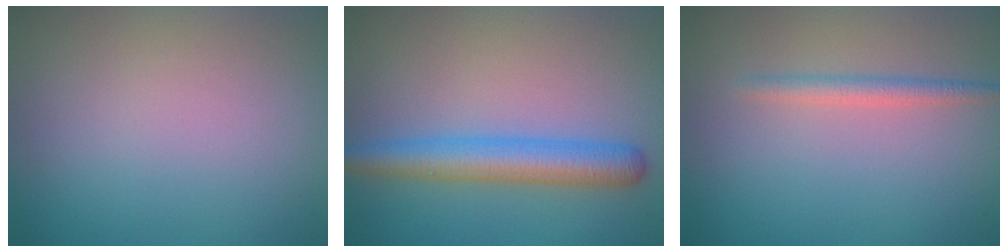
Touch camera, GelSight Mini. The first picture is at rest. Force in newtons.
{"total": 4.4, "press": 4.4, "slide": 0.1}
{"total": 1.5, "press": 1.5, "slide": 0.0}